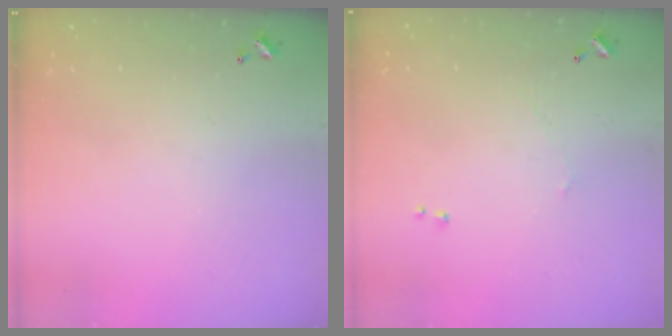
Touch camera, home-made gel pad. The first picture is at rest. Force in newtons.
{"total": 0.7, "press": 0.1, "slide": 0.7}